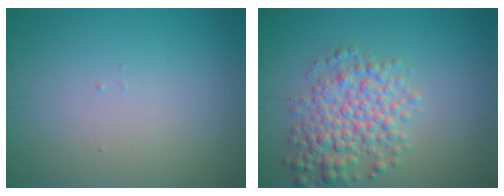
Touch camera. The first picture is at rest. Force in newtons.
{"total": 4.8, "press": 4.8, "slide": 0.0}